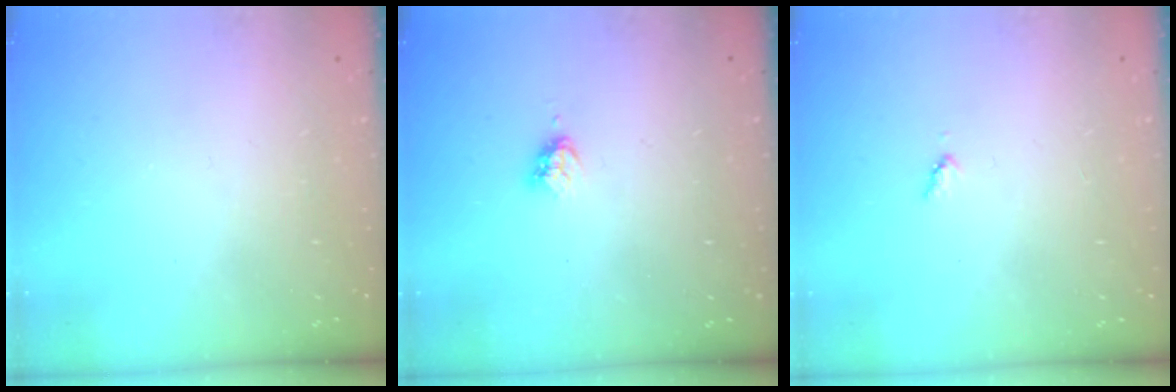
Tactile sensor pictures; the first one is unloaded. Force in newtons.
{"total": 3.3, "press": 3.3, "slide": 0.4}
{"total": 3.0, "press": 3.0, "slide": 0.3}